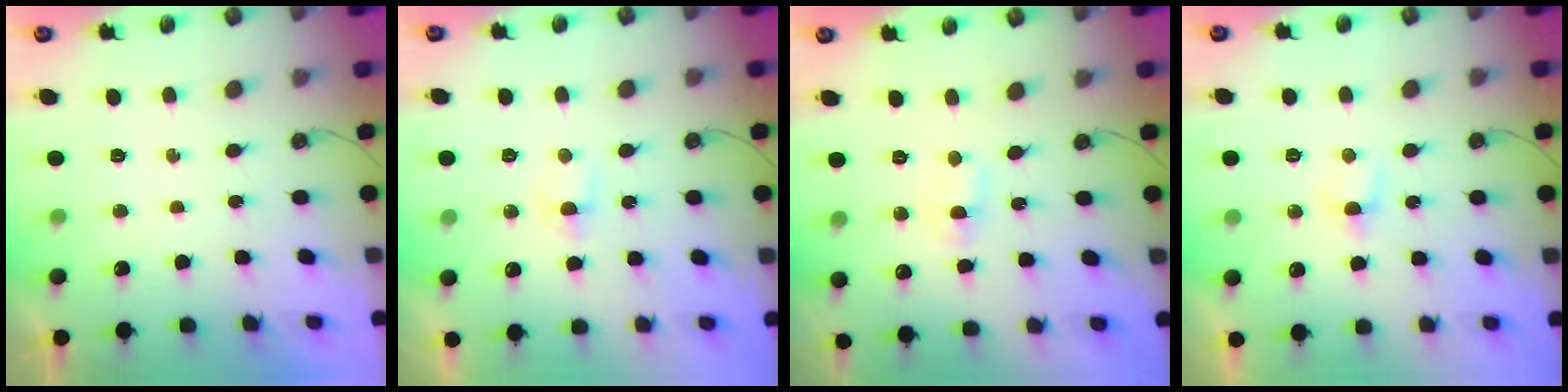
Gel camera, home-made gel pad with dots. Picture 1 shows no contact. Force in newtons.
{"total": 2.2, "press": 2.2, "slide": 0.3}
{"total": 2.9, "press": 2.9, "slide": 0.4}
{"total": 2.7, "press": 2.6, "slide": 0.4}